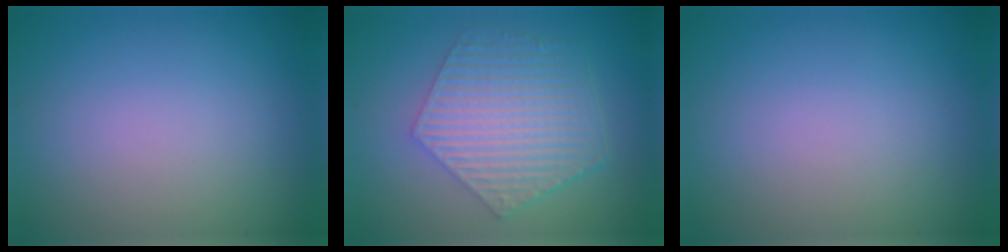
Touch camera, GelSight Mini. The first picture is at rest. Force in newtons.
{"total": 6.2, "press": 4.5, "slide": 4.3}
{"total": 0.0}